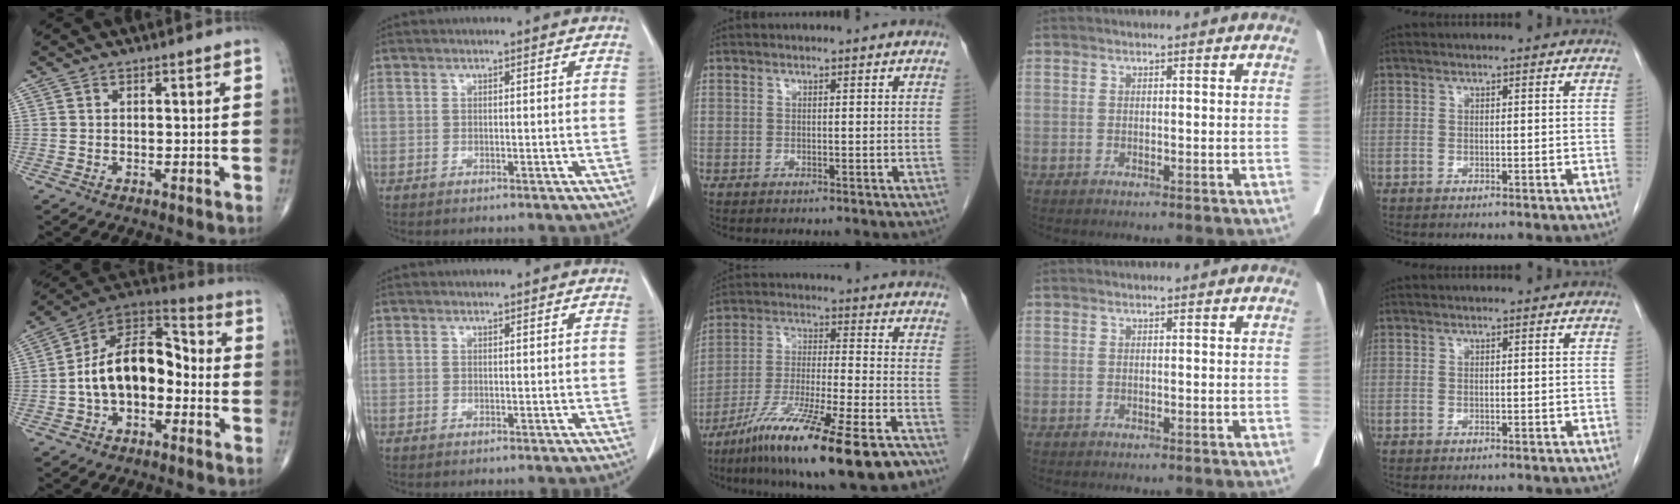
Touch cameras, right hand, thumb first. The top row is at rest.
{"thumb": {"total": 15.8, "force": [-2.4, 9.6, 12.2], "torque": [-0.183, 0.052, -0.053]}, "middle": {"total": 20.5, "force": [-14.0, 1.1, 15.0], "torque": [-0.235, -0.044, -0.239]}}